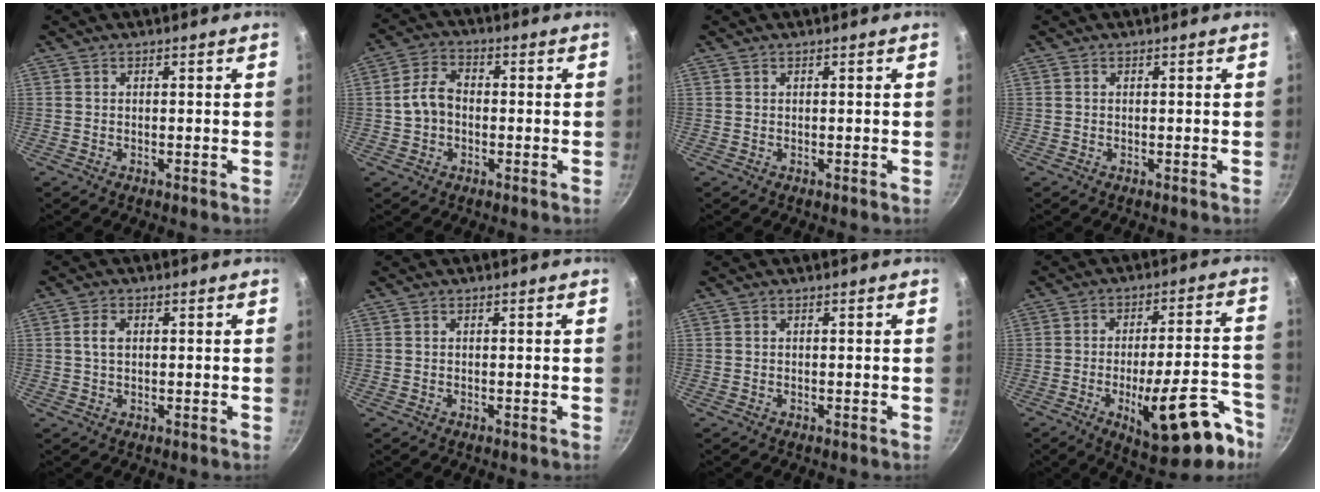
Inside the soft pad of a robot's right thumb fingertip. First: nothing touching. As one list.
[{"total": 6.5, "force": [-0.5, 4.9, 4.2], "torque": [-0.063, 0.025, -0.016]}, {"total": 0.0}, {"total": 0.0}, {"total": 2.9, "force": [0.6, 1.9, 2.1], "torque": [-0.036, 0.004, 0.010]}, {"total": 0.0}, {"total": 0.0}, {"total": 18.6, "force": [-9.2, 6.7, 14.7], "torque": [-0.160, 0.050, -0.119]}]